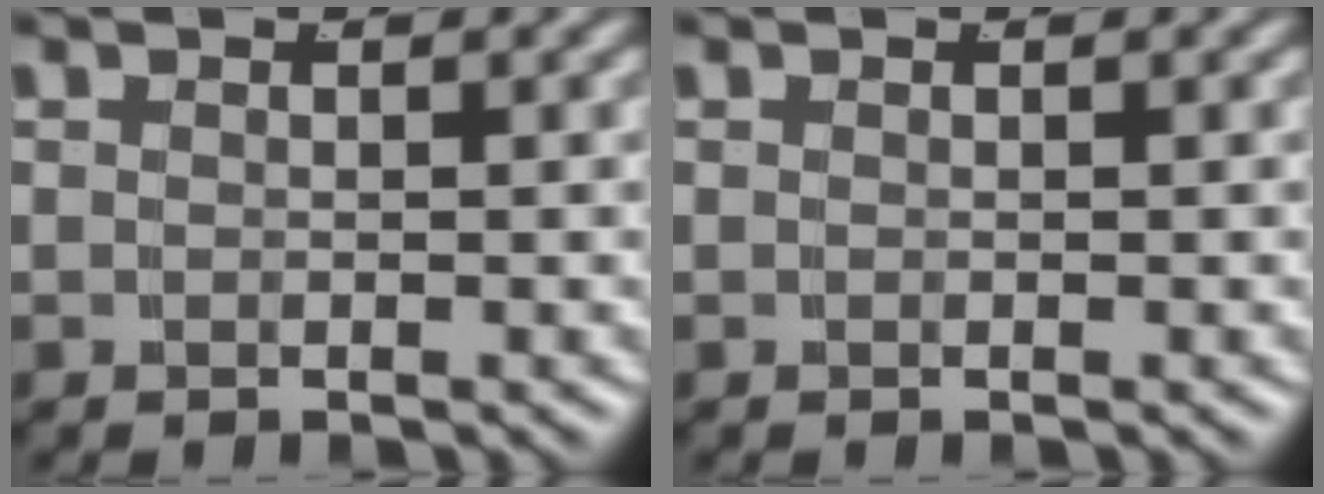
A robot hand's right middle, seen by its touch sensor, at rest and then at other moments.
{"total": 0.0}